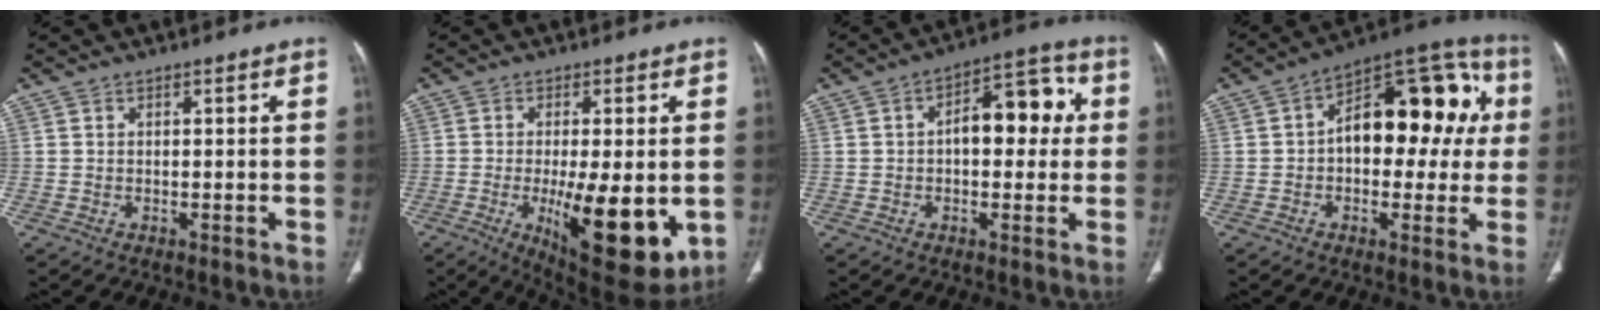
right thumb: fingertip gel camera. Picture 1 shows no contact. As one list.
[{"total": 16.8, "force": [-3.5, 5.5, 15.5], "torque": [-0.219, -0.028, -0.035]}, {"total": 11.7, "force": [1.3, 6.4, 9.7], "torque": [-0.101, 0.032, 0.011]}, {"total": 20.3, "force": [2.4, 11.4, 16.6], "torque": [-0.183, 0.043, 0.025]}]